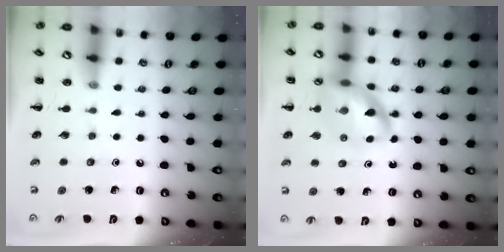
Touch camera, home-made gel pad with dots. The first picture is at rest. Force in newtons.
{"total": 15.0, "press": 14.6, "slide": 3.4}